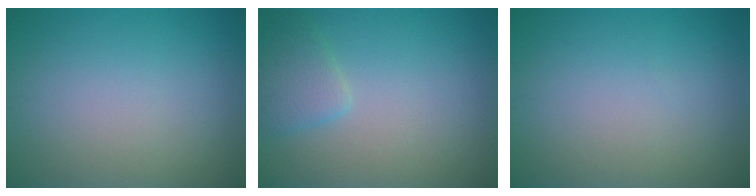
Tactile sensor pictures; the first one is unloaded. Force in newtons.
{"total": 2.3, "press": 2.3, "slide": 0.2}
{"total": 0.0}